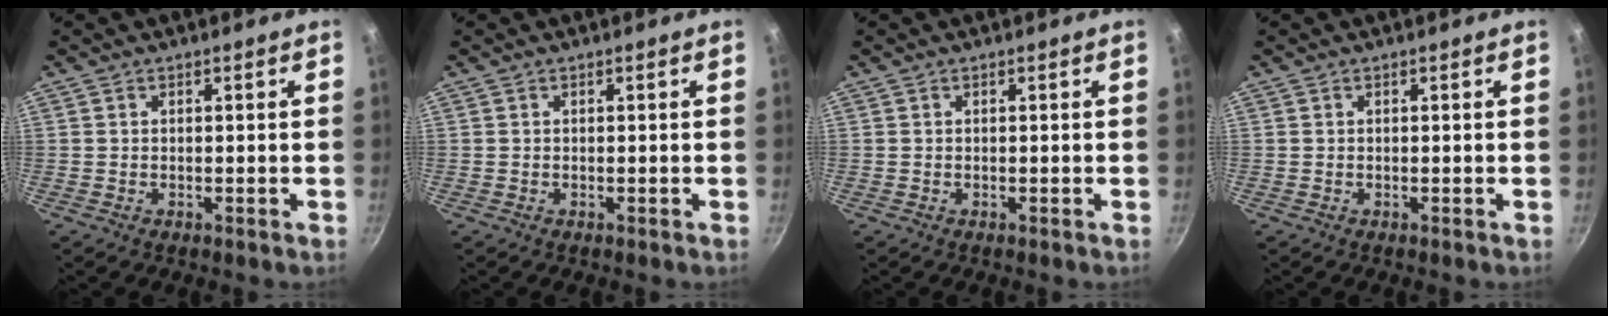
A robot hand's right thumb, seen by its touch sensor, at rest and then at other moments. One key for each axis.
{"total": 0.0}
{"total": 0.0}
{"total": 0.0}